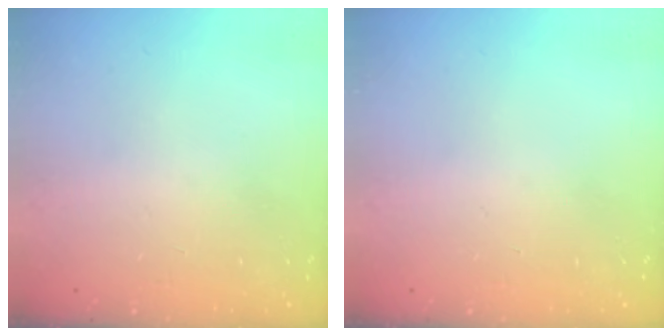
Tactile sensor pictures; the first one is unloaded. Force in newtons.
{"total": 0.0}